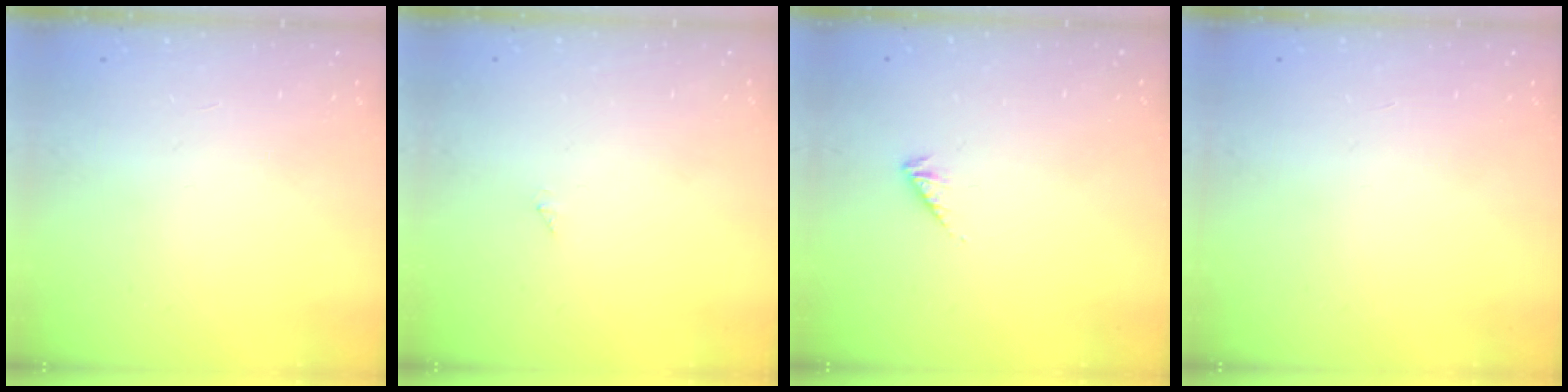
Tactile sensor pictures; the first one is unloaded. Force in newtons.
{"total": 0.0}
{"total": 1.9, "press": 1.9, "slide": 0.4}
{"total": 0.0}